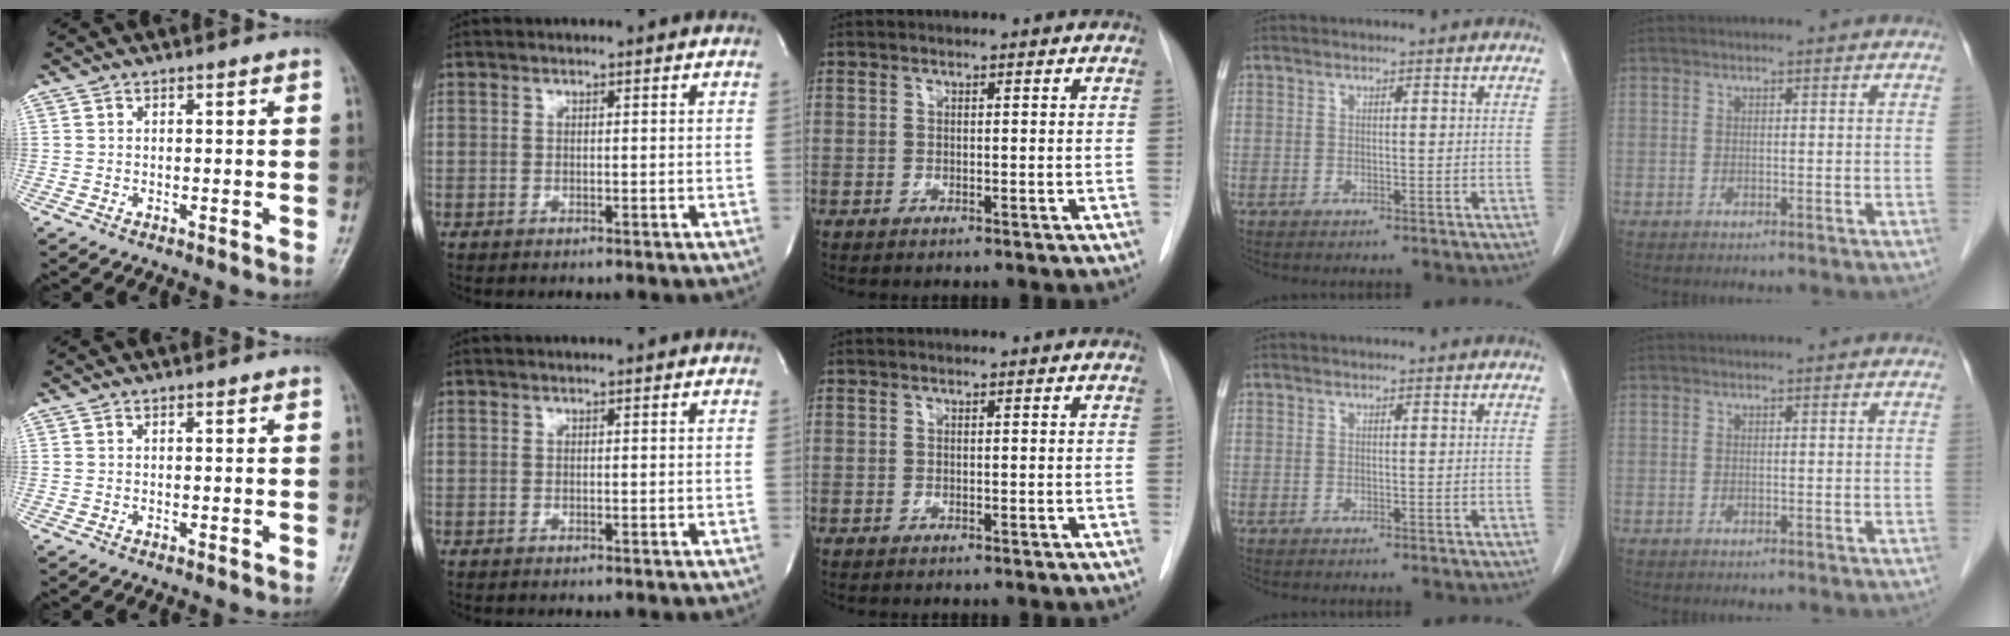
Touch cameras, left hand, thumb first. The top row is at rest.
{}